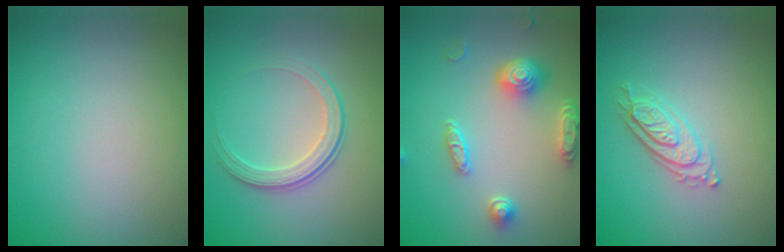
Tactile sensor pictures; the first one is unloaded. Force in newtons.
{"total": 2.5, "press": 1.9, "slide": 1.7}
{"total": 4.8, "press": 3.9, "slide": 2.8}
{"total": 2.4, "press": 2.3, "slide": 0.5}